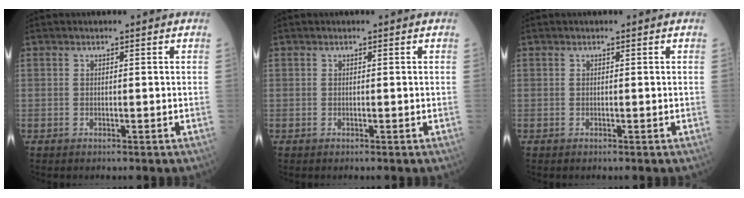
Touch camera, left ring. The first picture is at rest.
{"total": 0.0}
{"total": 0.0}